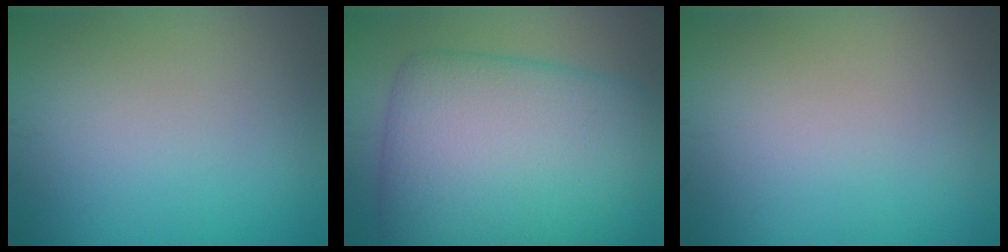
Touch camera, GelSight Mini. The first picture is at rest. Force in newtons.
{"total": 13.2, "press": 13.2, "slide": 0.3}
{"total": 0.0}